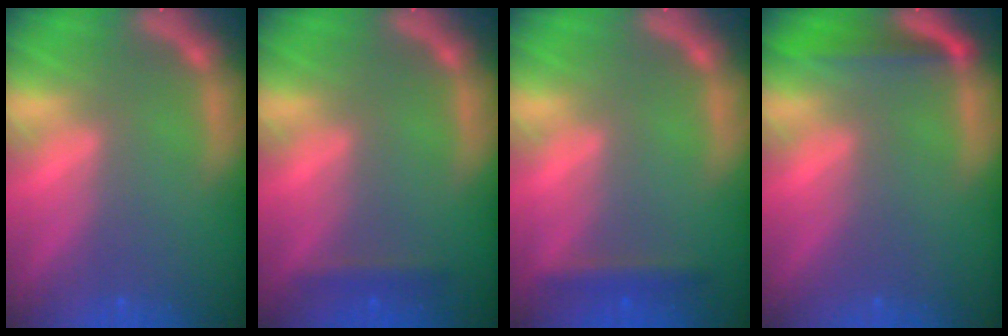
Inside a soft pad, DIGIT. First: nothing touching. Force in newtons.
{"total": 1.4}
{"total": 1.9}
{"total": 3.0}